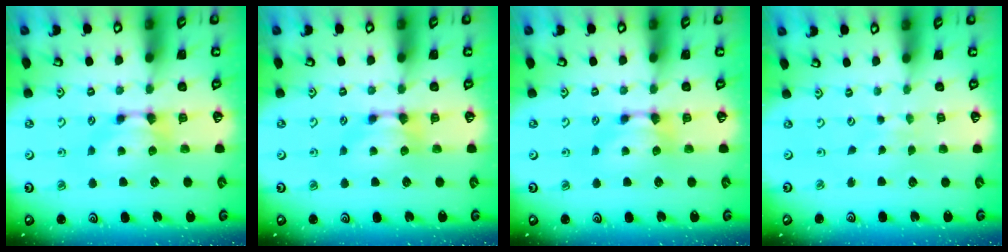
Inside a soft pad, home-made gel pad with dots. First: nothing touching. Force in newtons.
{"total": 0.0}
{"total": 0.0}
{"total": 4.2, "press": 4.2, "slide": 0.3}